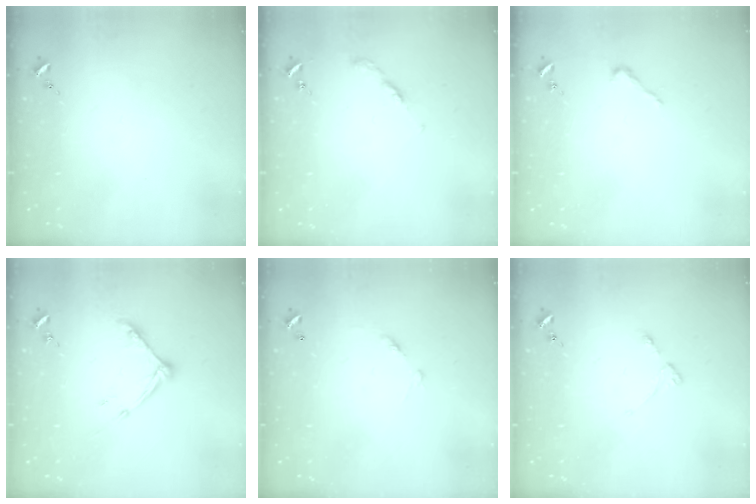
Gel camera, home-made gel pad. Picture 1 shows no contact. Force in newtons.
{"total": 2.7, "press": 2.6, "slide": 0.3}
{"total": 2.5, "press": 2.5, "slide": 0.2}
{"total": 9.0, "press": 9.0, "slide": 0.7}
{"total": 7.0, "press": 7.0, "slide": 0.5}
{"total": 2.8, "press": 2.7, "slide": 0.5}